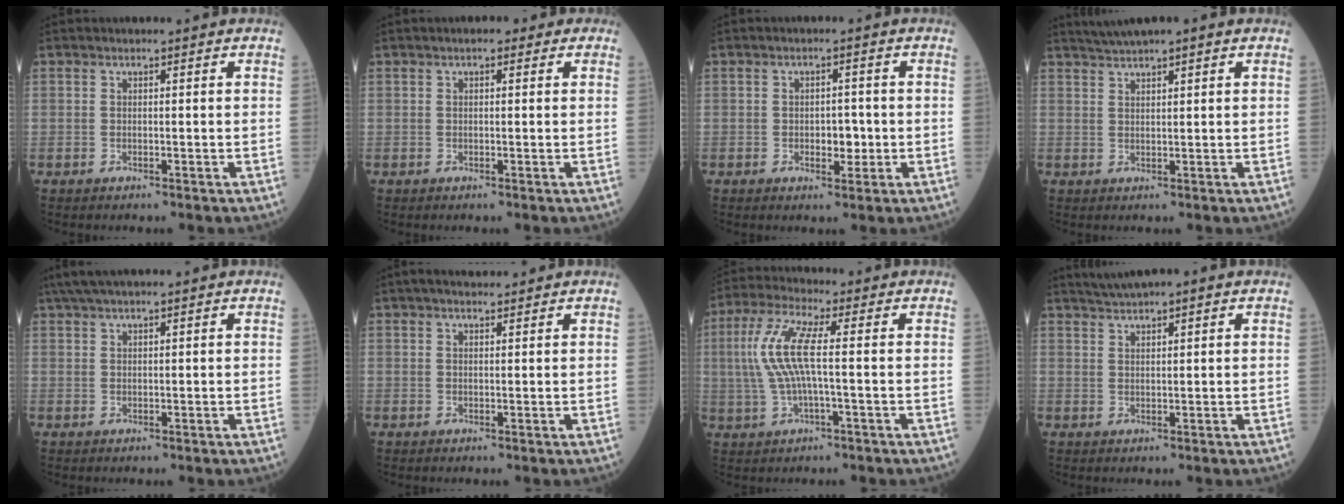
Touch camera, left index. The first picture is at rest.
{"total": 1.5, "force": [0.7, 0.8, 1.0], "torque": [-0.017, 0.011, 0.006]}
{"total": 3.1, "force": [-0.7, 1.7, 2.5], "torque": [-0.034, 0.004, -0.005]}
{"total": 4.2, "force": [3.3, -0.1, 2.6], "torque": [-0.055, 0.028, 0.061]}
{"total": 5.0, "force": [4.1, 0.0, 2.9], "torque": [-0.050, 0.039, 0.075]}
{"total": 3.0, "force": [2.6, 0.5, 1.4], "torque": [-0.021, 0.019, 0.041]}
{"total": 8.1, "force": [0.5, 1.1, 8.1], "torque": [-0.186, 0.018, 0.005]}
{"total": 3.8, "force": [3.0, -0.1, 2.2], "torque": [-0.049, 0.026, 0.058]}